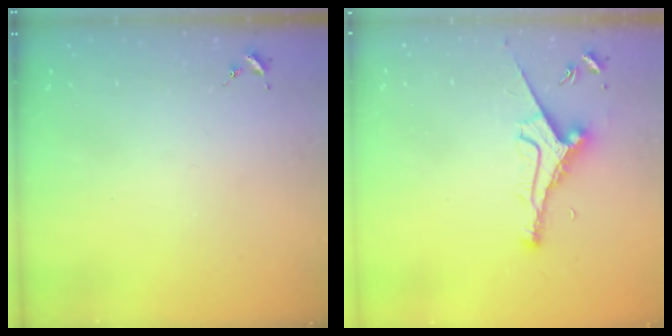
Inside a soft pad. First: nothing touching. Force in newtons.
{"total": 9.4, "press": 9.4, "slide": 0.9}